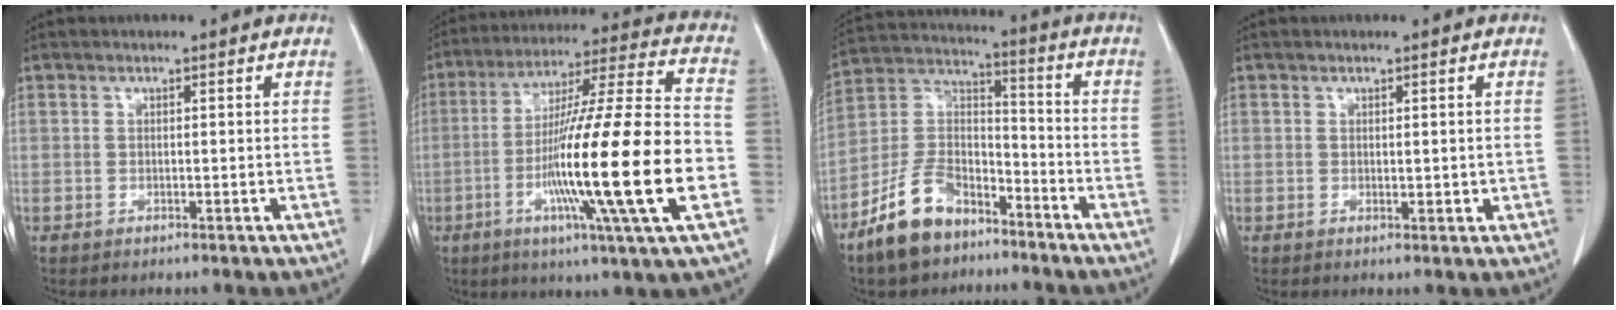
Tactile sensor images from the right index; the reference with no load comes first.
{"total": 24.0, "force": [-6.1, -0.4, 23.2], "torque": [-0.386, -0.022, -0.117]}
{"total": 12.2, "force": [-8.4, 6.3, 6.1], "torque": [-0.130, 0.018, -0.159]}
{"total": 1.5, "force": [0.0, 0.7, 1.3], "torque": [-0.017, -0.004, 0.005]}